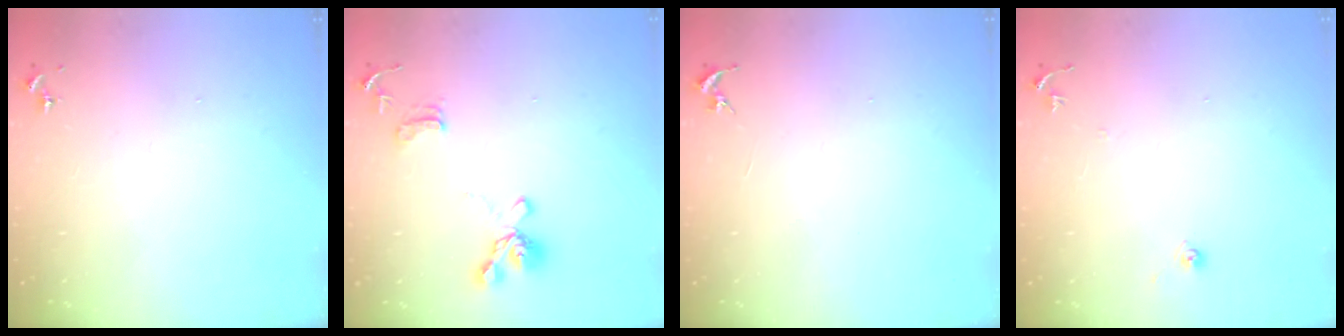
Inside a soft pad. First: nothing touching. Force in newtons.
{"total": 14.7, "press": 14.6, "slide": 1.5}
{"total": 0.0}
{"total": 6.2, "press": 6.1, "slide": 0.5}